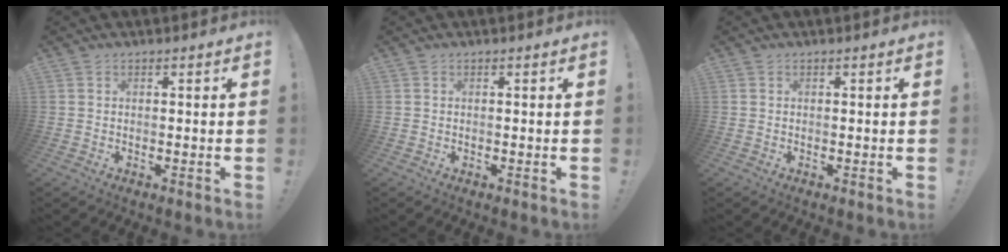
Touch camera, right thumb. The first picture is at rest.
{"total": 0.0}
{"total": 0.0}